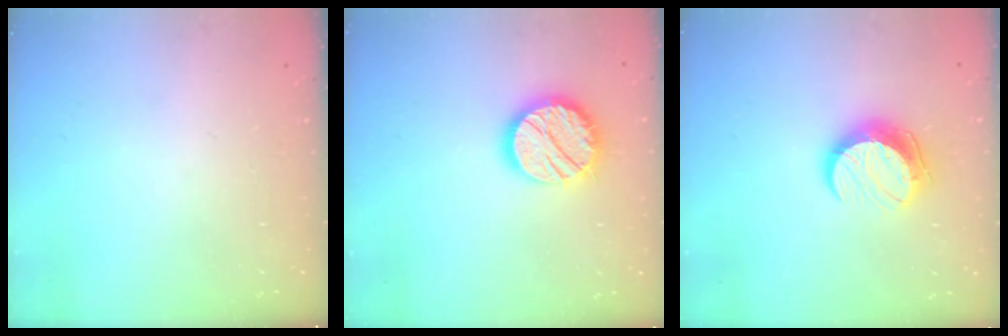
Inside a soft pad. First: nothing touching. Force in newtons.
{"total": 15.4, "press": 15.3, "slide": 1.2}
{"total": 10.4, "press": 10.4, "slide": 0.8}